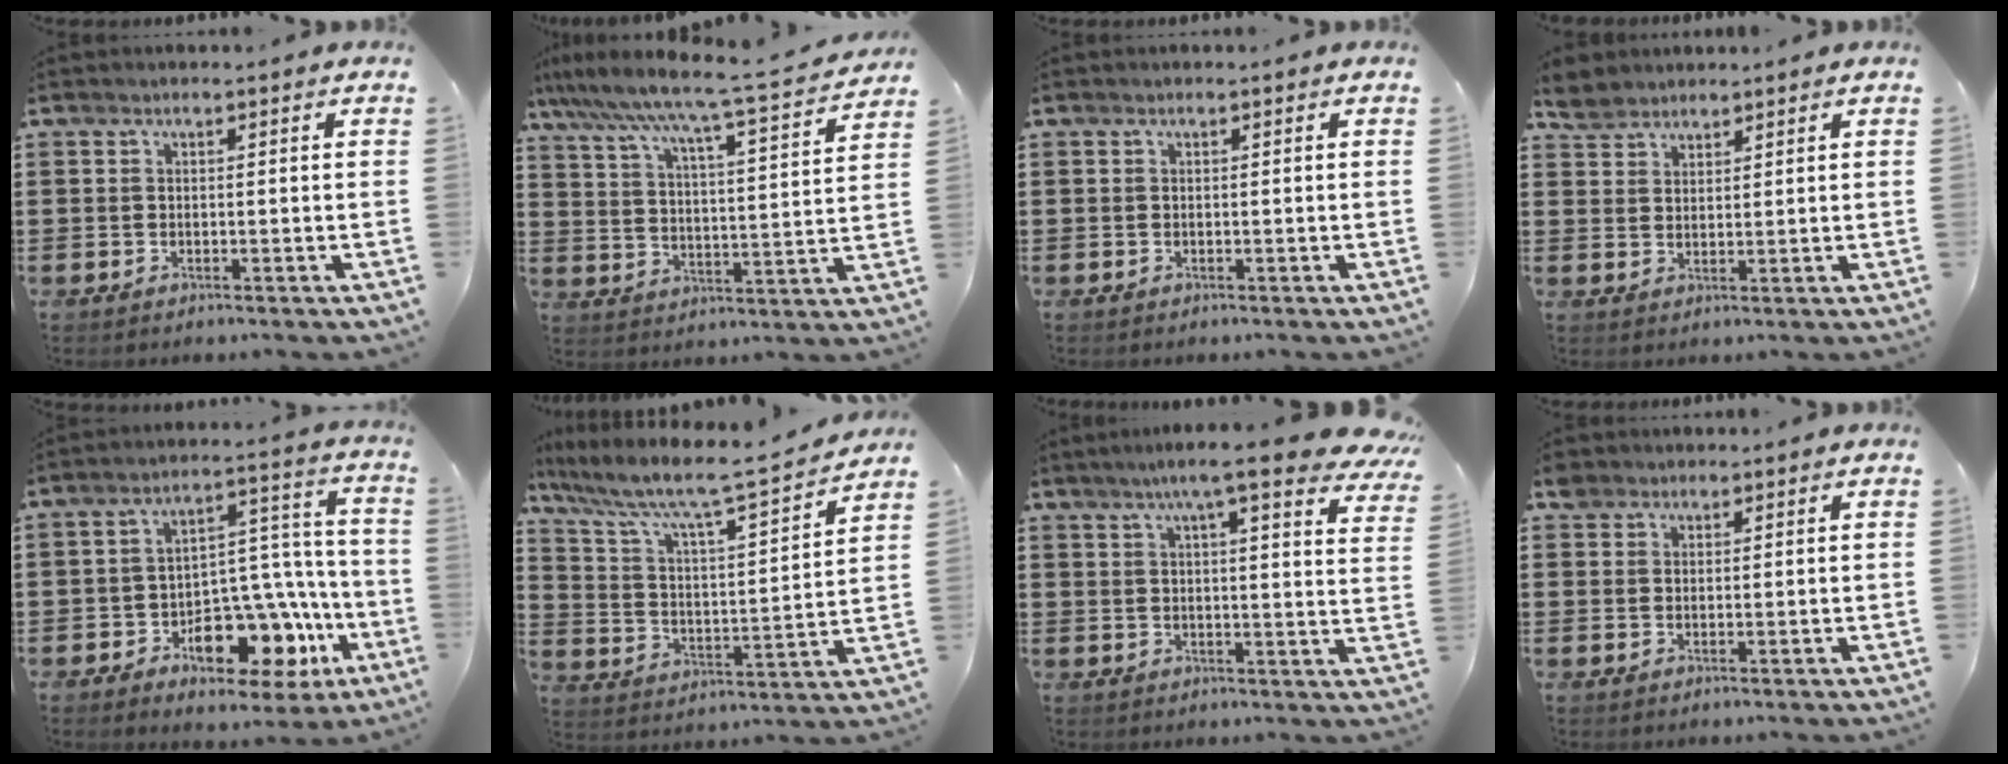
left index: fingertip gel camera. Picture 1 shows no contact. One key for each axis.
{"total": 6.2, "fx": 5.5, "fy": -0.7, "fz": 2.9, "tx": -0.083, "ty": -0.053, "tz": 0.082}
{"total": 0.0}
{"total": 3.4, "fx": 3.0, "fy": 1.6, "fz": 0.2, "tx": -0.016, "ty": 0.004, "tz": 0.058}
{"total": 11.1, "fx": -6.3, "fy": 6.1, "fz": 6.9, "tx": -0.105, "ty": 0.018, "tz": -0.105}
{"total": 7.5, "fx": 6.4, "fy": 0.5, "fz": 3.9, "tx": -0.107, "ty": -0.053, "tz": 0.100}
{"total": 8.8, "fx": 6.9, "fy": 0.2, "fz": 5.5, "tx": -0.101, "ty": -0.023, "tz": 0.114}
{"total": 2.1, "fx": 1.6, "fy": 1.3, "fz": 0.3, "tx": -0.012, "ty": 0.006, "tz": 0.031}